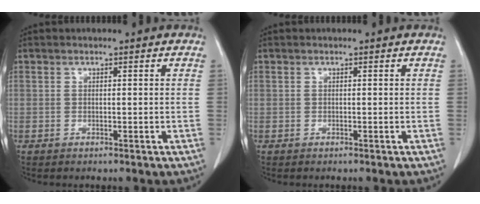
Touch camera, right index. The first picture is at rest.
{"total": 0.0}